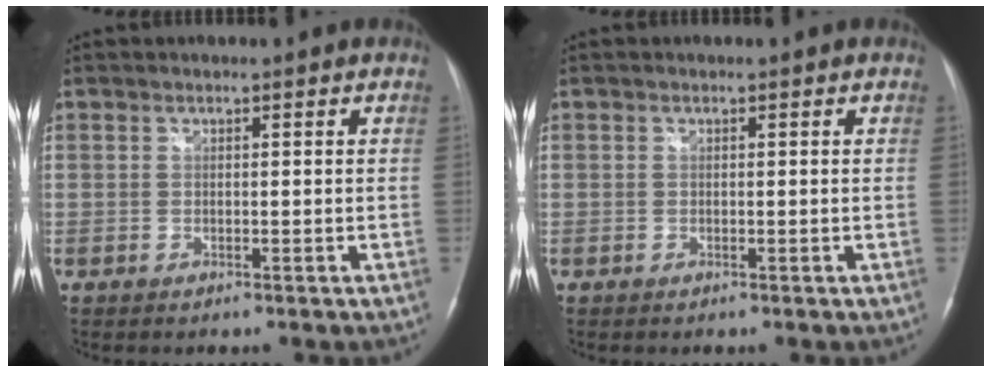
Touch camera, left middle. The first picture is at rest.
{"total": 0.0}